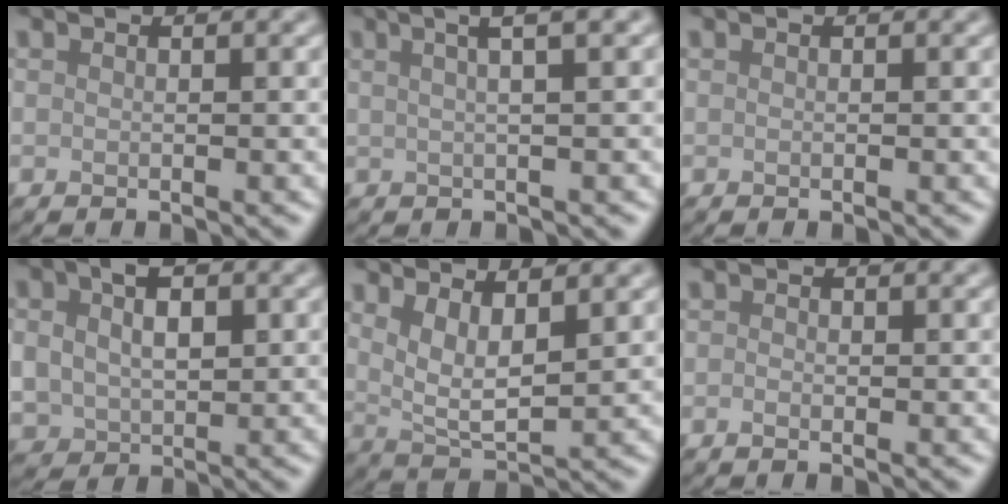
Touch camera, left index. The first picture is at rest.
{"total": 5.4, "force": [2.9, 1.6, 4.2], "torque": [-0.043, 0.028, 0.011]}
{"total": 0.0}
{"total": 6.6, "force": [1.6, 4.8, 4.3], "torque": [-0.073, 0.012, 0.019]}
{"total": 3.9, "force": [2.0, 1.3, 3.1], "torque": [-0.066, -0.013, 0.040]}
{"total": 0.7, "force": [-0.1, 0.4, 0.5], "torque": [-0.011, -0.002, -0.003]}